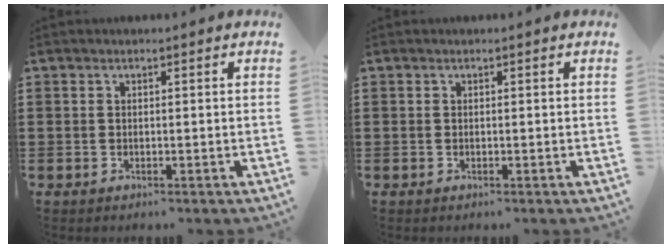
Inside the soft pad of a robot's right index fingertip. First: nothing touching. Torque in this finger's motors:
{"motor_torque": [0.00, 0.00, 0.01, -0.01]}